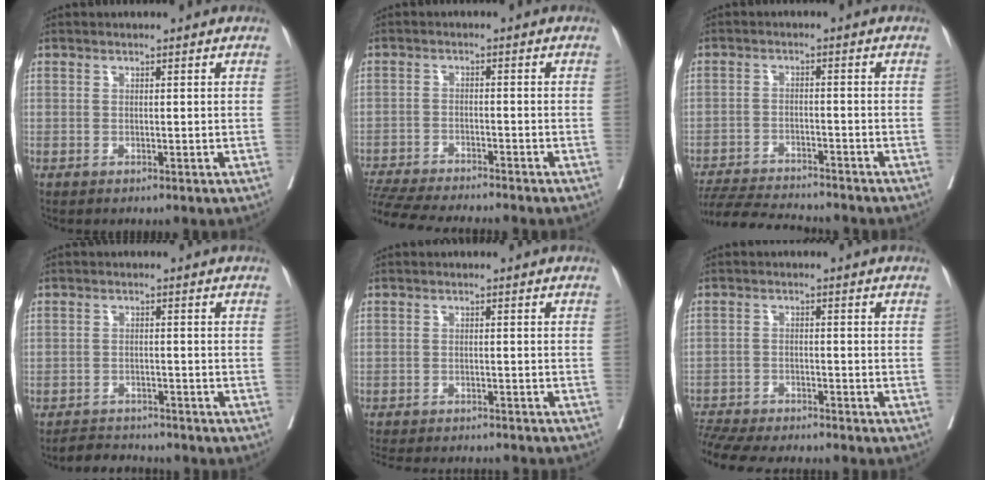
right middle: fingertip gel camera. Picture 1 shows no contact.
{"total": 13.1, "force": [-12.0, 0.5, 5.2], "torque": [-0.092, -0.017, -0.190]}
{"total": 11.9, "force": [-11.3, 0.7, 3.8], "torque": [-0.067, -0.010, -0.174]}
{"total": 4.6, "force": [-4.5, 1.0, 0.2], "torque": [-0.007, -0.011, -0.073]}
{"total": 14.5, "force": [-13.4, 2.2, 5.2], "torque": [-0.111, -0.021, -0.176]}
{"total": 13.2, "force": [-12.1, 1.4, 5.0], "torque": [-0.101, -0.012, -0.188]}